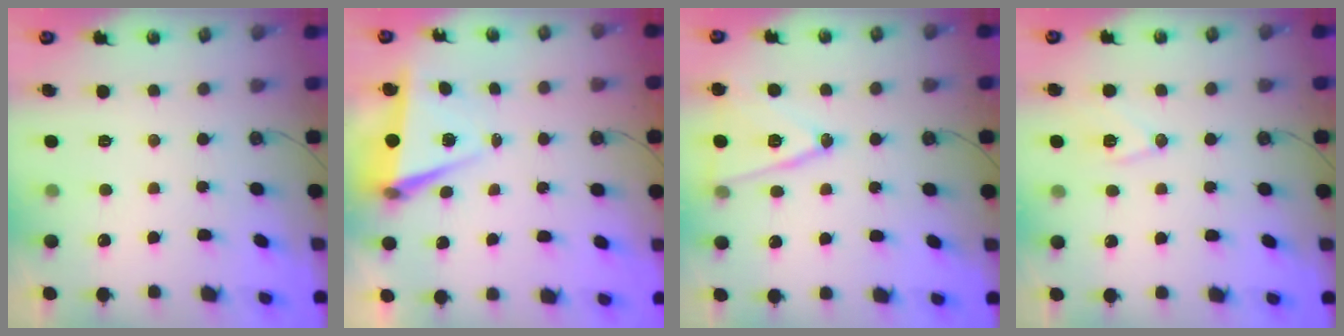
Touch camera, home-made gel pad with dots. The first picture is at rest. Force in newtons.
{"total": 6.7, "press": 5.2, "slide": 4.2}
{"total": 14.1, "press": 13.7, "slide": 3.3}
{"total": 9.3, "press": 9.1, "slide": 1.9}